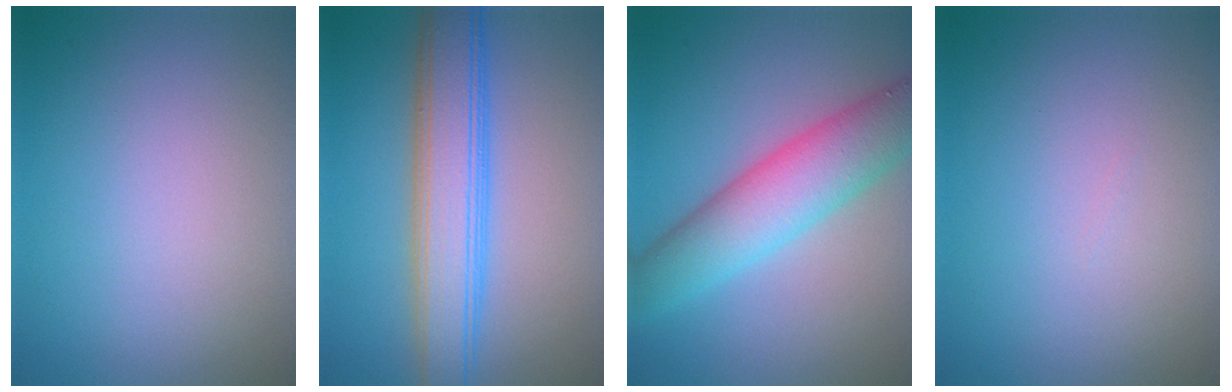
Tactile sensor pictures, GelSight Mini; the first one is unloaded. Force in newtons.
{"total": 6.6, "press": 6.6, "slide": 0.2}
{"total": 7.1, "press": 7.1, "slide": 0.2}
{"total": 0.0}